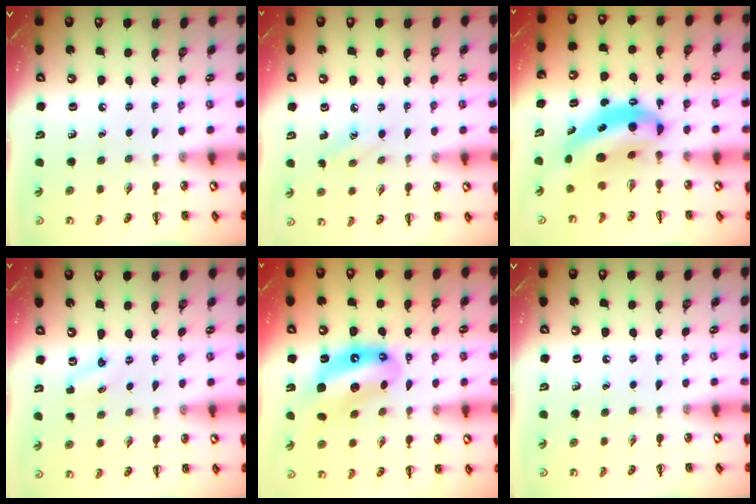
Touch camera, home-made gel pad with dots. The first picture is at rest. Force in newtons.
{"total": 8.0, "press": 7.8, "slide": 2.0}
{"total": 8.0, "press": 7.8, "slide": 1.8}
{"total": 1.6, "press": 1.5, "slide": 0.5}
{"total": 12.1, "press": 11.7, "slide": 3.1}
{"total": 0.0}